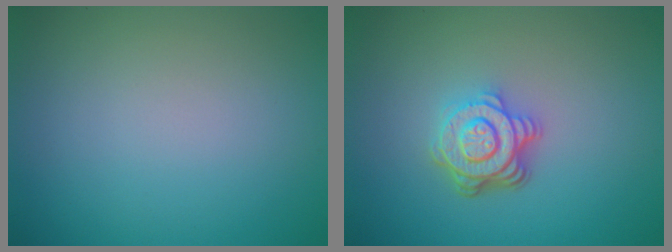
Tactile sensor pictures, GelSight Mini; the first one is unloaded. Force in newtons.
{"total": 4.5, "press": 3.3, "slide": 3.1}